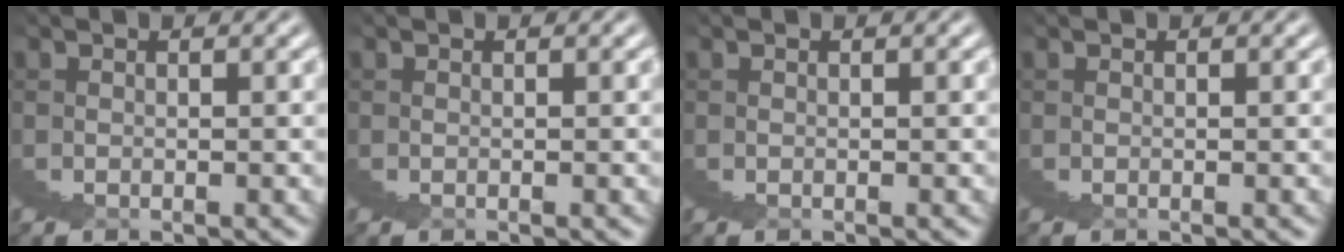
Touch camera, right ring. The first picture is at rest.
{"total": 0.0}
{"total": 0.0}
{"total": 0.0}